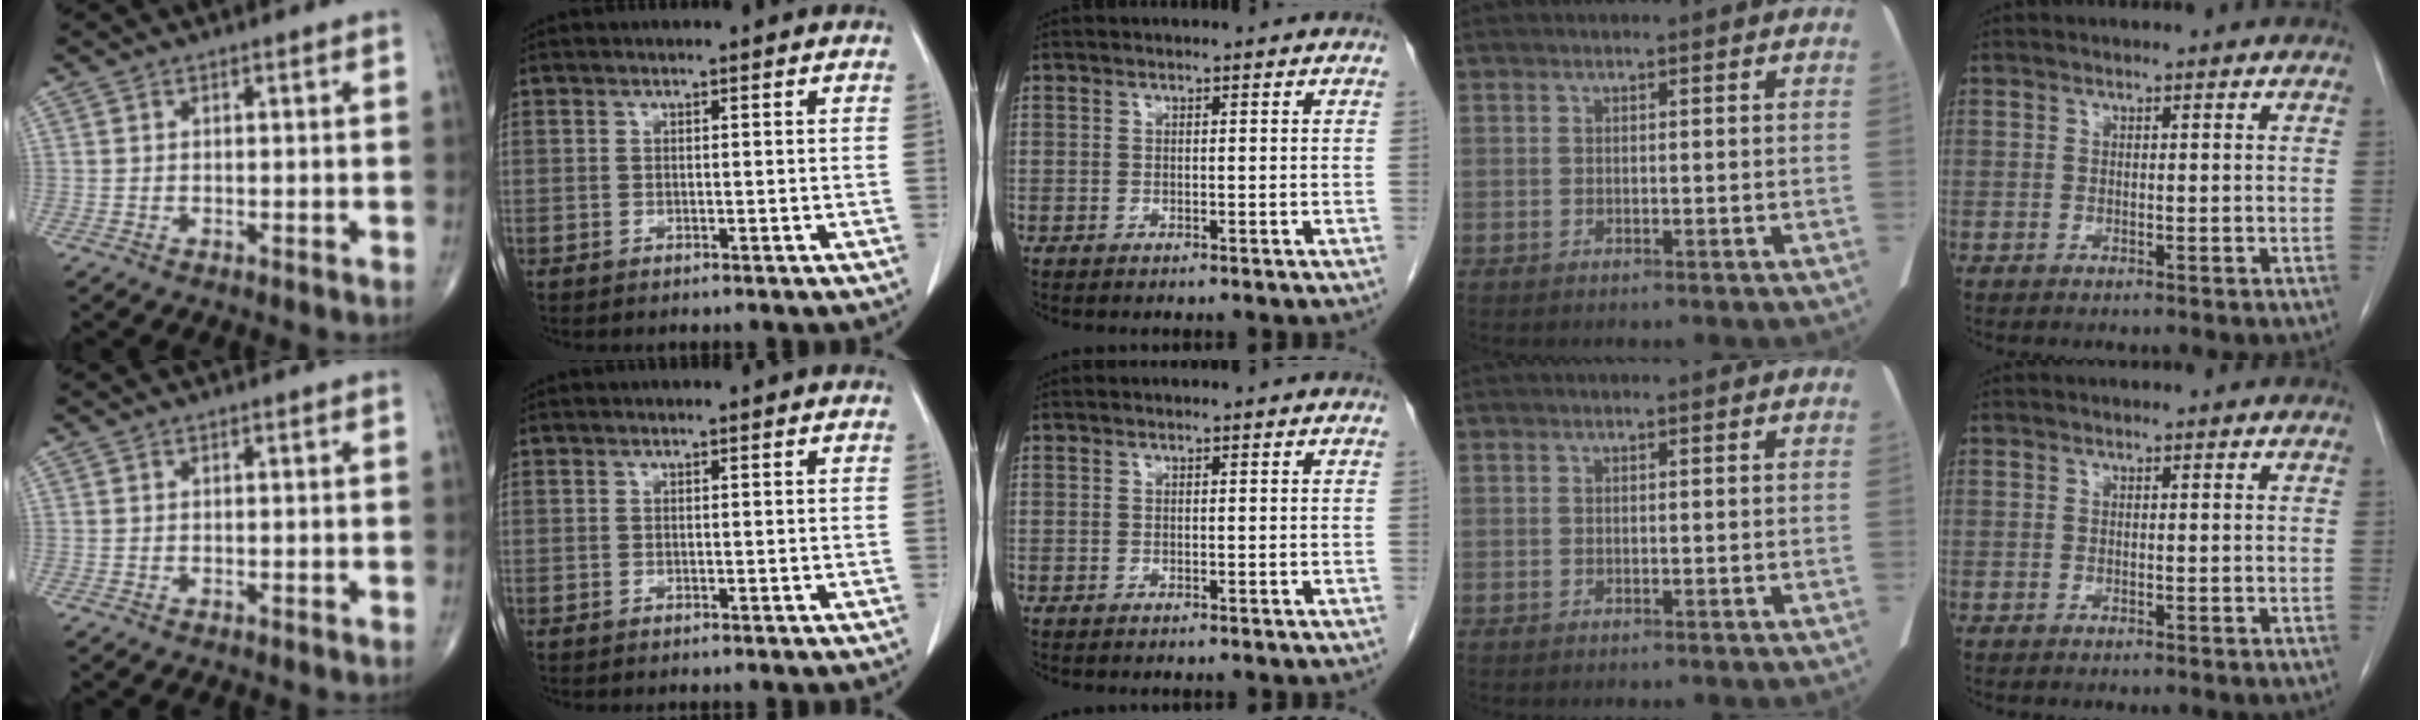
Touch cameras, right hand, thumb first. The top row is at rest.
{}